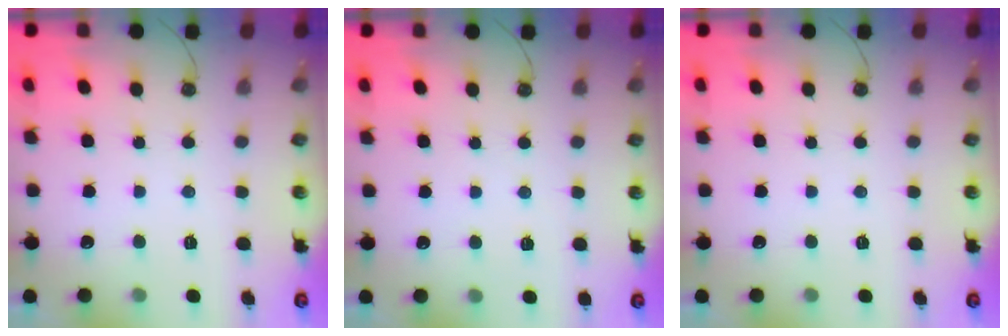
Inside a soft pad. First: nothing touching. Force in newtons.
{"total": 2.1, "press": 0.8, "slide": 2.0}
{"total": 0.0}